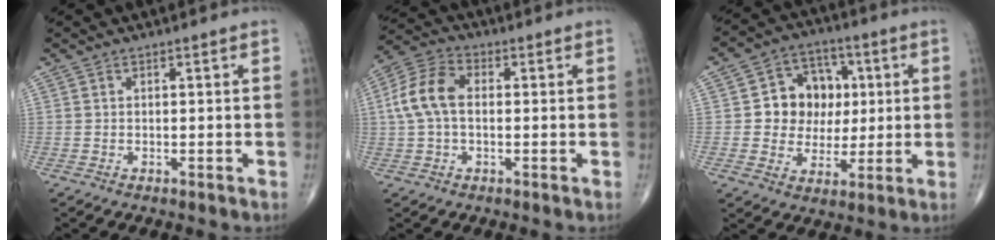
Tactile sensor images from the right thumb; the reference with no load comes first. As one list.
[{"total": 9.2, "force": [0.5, 5.7, 7.3], "torque": [-0.158, 0.027, 0.003]}, {"total": 11.6, "force": [1.5, 10.0, 5.5], "torque": [-0.026, 0.011, 0.027]}]